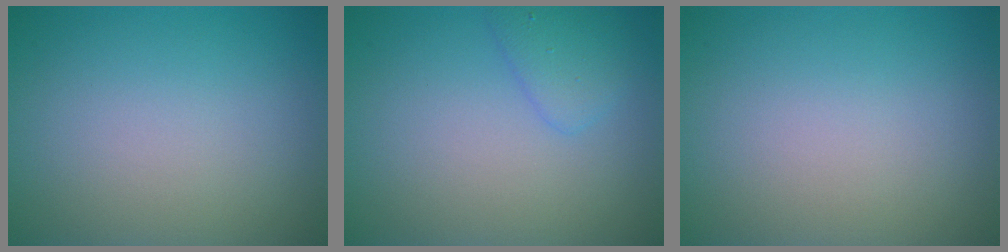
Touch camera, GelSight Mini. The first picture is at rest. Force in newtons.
{"total": 1.9, "press": 1.9, "slide": 0.1}
{"total": 0.0}